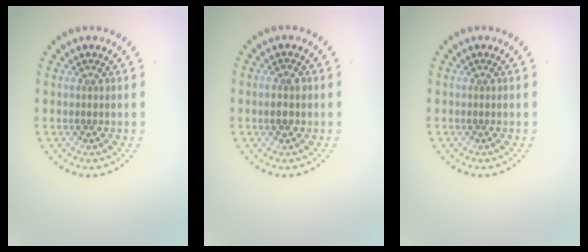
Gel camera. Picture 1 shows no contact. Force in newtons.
{"total": 1.4, "press": 1.4, "slide": 0.4}
{"total": 0.0}